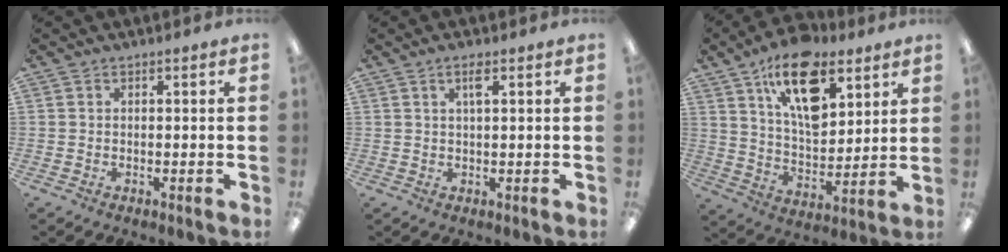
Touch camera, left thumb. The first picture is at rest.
{"total": 2.7, "force": [1.4, 0.7, 2.3], "torque": [-0.042, 0.003, 0.020]}
{"total": 18.5, "force": [10.6, 9.5, 11.9], "torque": [-0.184, -0.042, 0.181]}